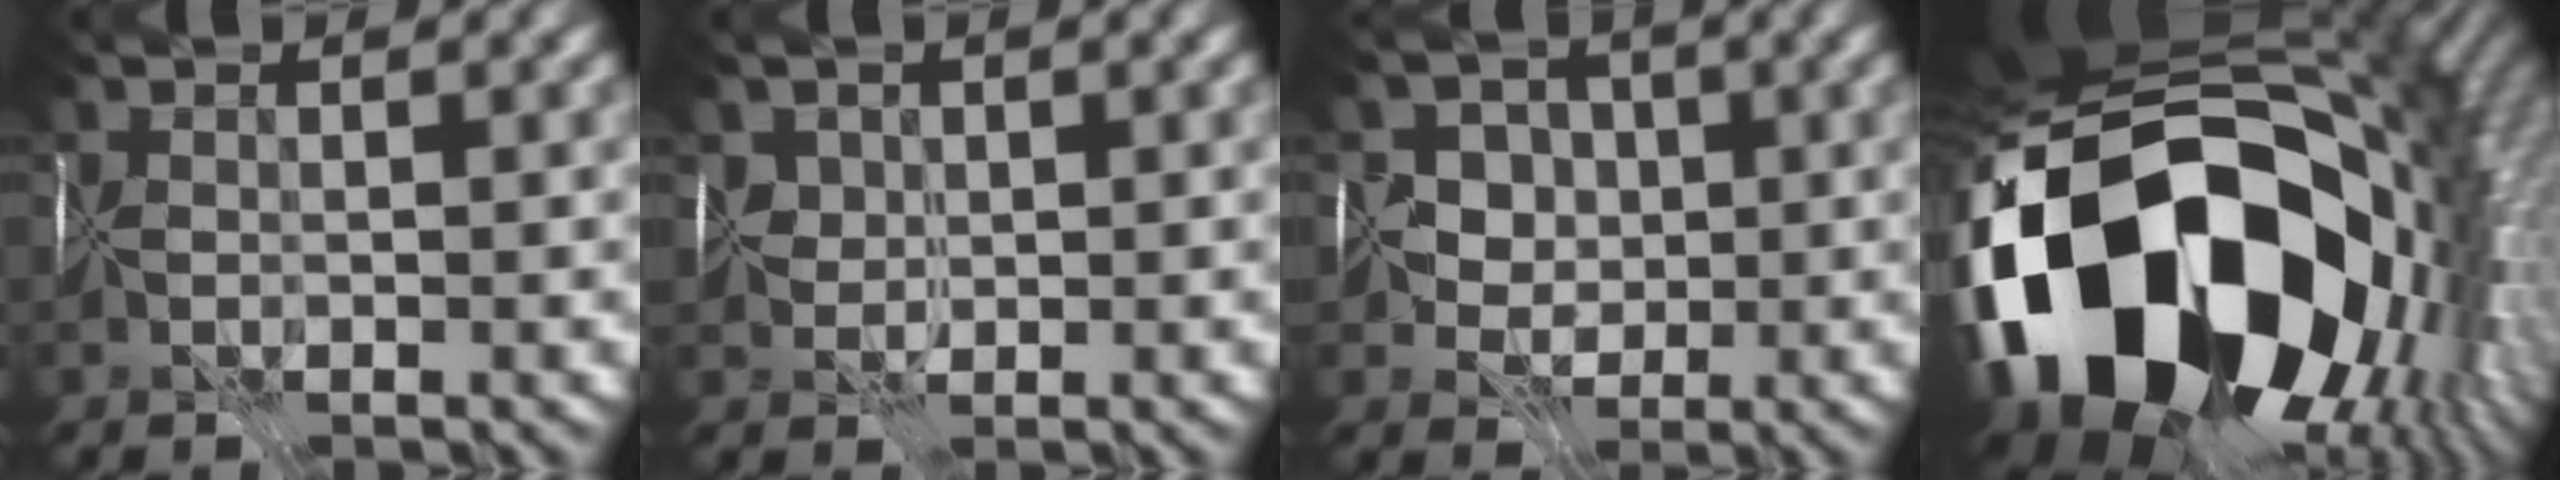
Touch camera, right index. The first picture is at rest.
{"total": 1.6, "force": [1.0, 1.2, -0.3], "torque": [0.013, 0.008, 0.017]}
{"total": 3.7, "force": [0.9, 3.5, 1.0], "torque": [0.006, 0.014, -0.005]}
{"total": 21.0, "force": [-4.5, 14.1, 14.9], "torque": [-0.306, -0.046, -0.053]}